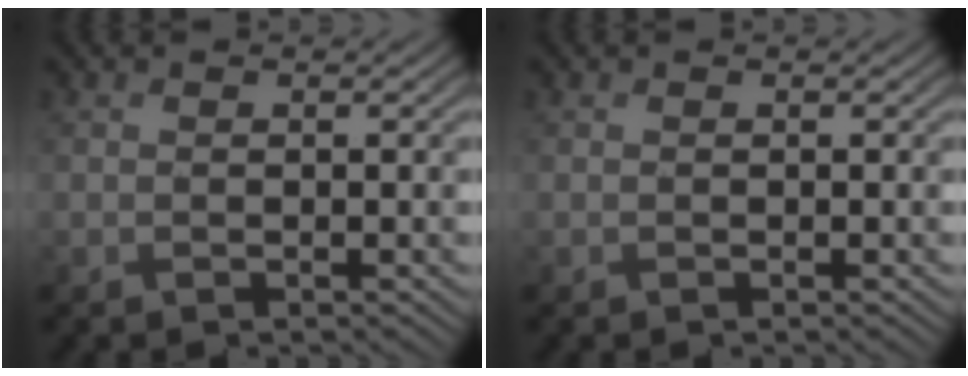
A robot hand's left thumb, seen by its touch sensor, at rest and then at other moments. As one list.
[{"total": 0.0}]